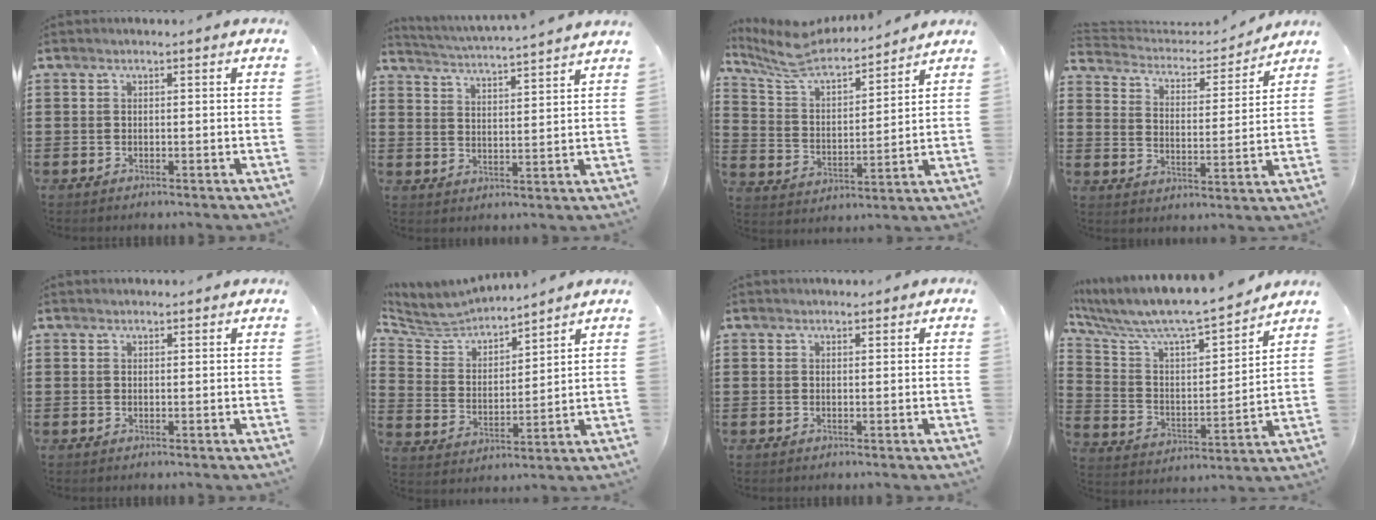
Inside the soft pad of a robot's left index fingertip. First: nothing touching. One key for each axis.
{"total": 3.9, "fx": 3.7, "fy": -1.0, "fz": 0.5, "tx": -0.028, "ty": -0.030, "tz": 0.060}
{"total": 6.5, "fx": 6.1, "fy": 1.3, "fz": 2.0, "tx": -0.070, "ty": -0.042, "tz": 0.102}
{"total": 3.9, "fx": 3.7, "fy": 0.9, "fz": 0.7, "tx": -0.039, "ty": -0.025, "tz": 0.057}
{"total": 0.7, "fx": 0.7, "fy": 0.2, "fz": 0.0, "tx": -0.001, "ty": 0.001, "tz": 0.014}
{"total": 4.7, "fx": 4.6, "fy": 1.0, "fz": 0.5, "tx": -0.043, "ty": -0.030, "tz": 0.074}
{"total": 0.8, "fx": 0.6, "fy": 0.4, "fz": 0.1, "tx": -0.003, "ty": 0.003, "tz": 0.013}
{"total": 7.7, "fx": 7.0, "fy": 0.8, "fz": 3.0, "tx": -0.094, "ty": -0.060, "tz": 0.113}